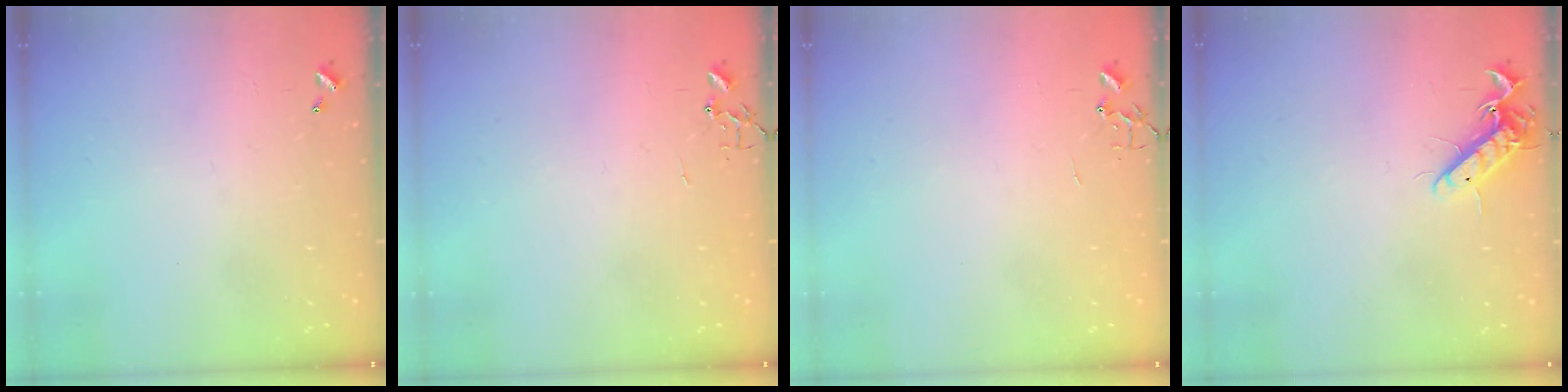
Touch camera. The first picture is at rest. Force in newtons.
{"total": 0.0}
{"total": 0.0}
{"total": 10.7, "press": 10.5, "slide": 1.7}